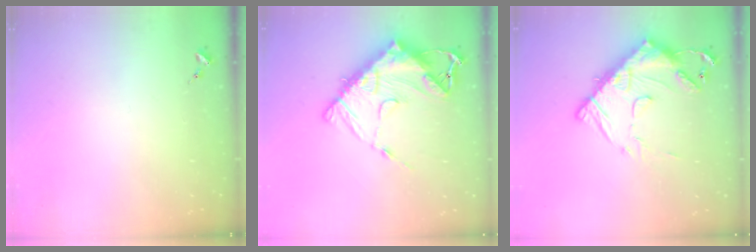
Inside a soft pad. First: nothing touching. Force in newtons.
{"total": 18.7, "press": 18.6, "slide": 1.9}
{"total": 16.8, "press": 16.7, "slide": 1.2}